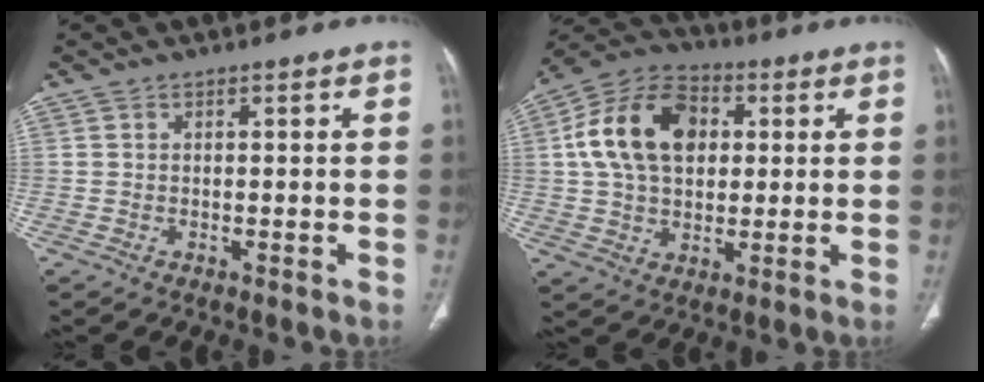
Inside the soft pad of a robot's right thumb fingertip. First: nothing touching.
{"total": 16.7, "force": [3.3, 11.3, 11.9], "torque": [-0.196, 0.016, 0.050]}